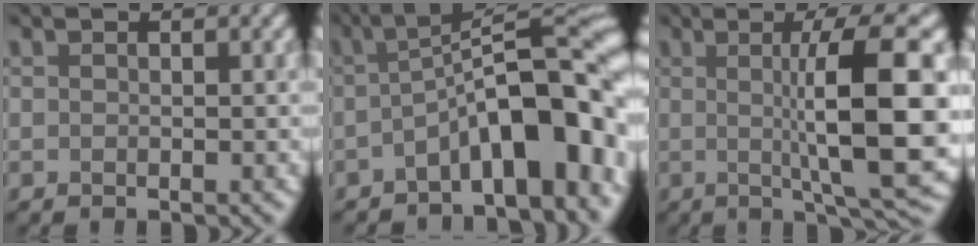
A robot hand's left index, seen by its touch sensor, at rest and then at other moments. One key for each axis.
{"total": 10.0, "fx": -3.2, "fy": 2.8, "fz": 9.1, "tx": -0.122, "ty": 0.025, "tz": -0.057}
{"total": 10.7, "fx": 0.5, "fy": 2.0, "fz": 10.5, "tx": -0.132, "ty": 0.003, "tz": 0.010}